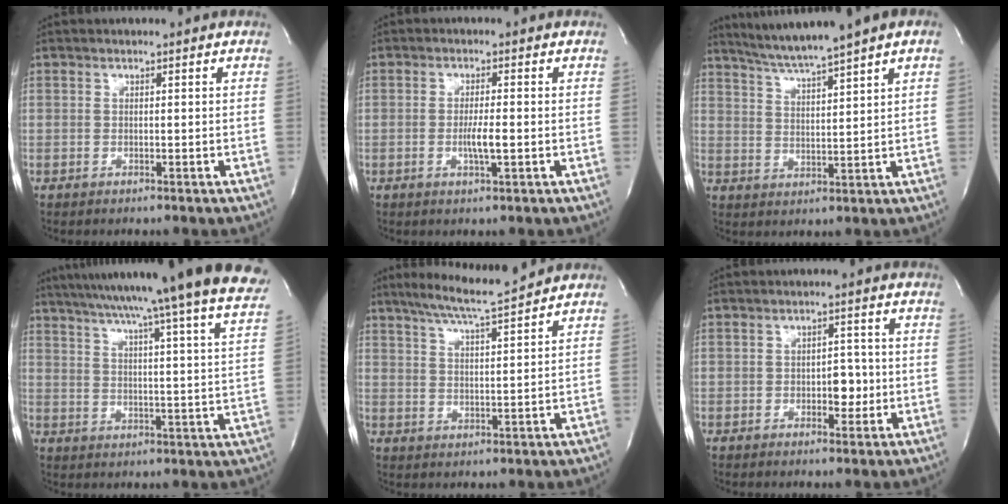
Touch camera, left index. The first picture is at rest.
{"total": 3.2, "force": [-0.8, 0.1, 3.1], "torque": [-0.061, -0.005, -0.013]}
{"total": 8.7, "force": [7.0, -1.3, 5.1], "torque": [-0.085, 0.014, 0.120]}
{"total": 29.3, "force": [25.5, -1.2, 14.5], "torque": [-0.232, -0.048, 0.325]}
{"total": 8.7, "force": [7.6, -1.0, 4.2], "torque": [-0.074, 0.000, 0.125]}
{"total": 3.7, "force": [-0.8, 2.1, 2.9], "torque": [-0.033, 0.005, -0.008]}